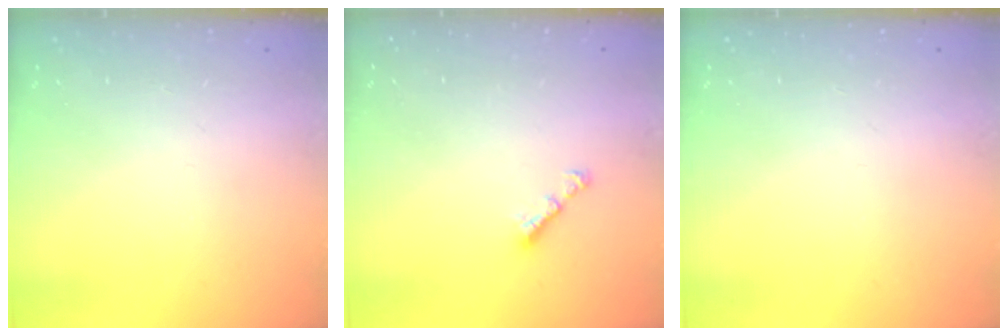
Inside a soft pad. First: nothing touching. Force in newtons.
{"total": 2.9, "press": 2.8, "slide": 0.6}
{"total": 0.0}